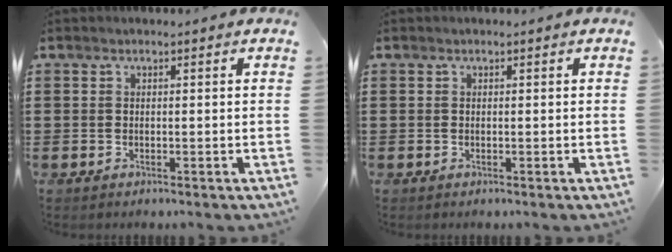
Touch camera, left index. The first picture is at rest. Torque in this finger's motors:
{"motor_torque": [0.00, 0.00, 0.00, -0.01]}